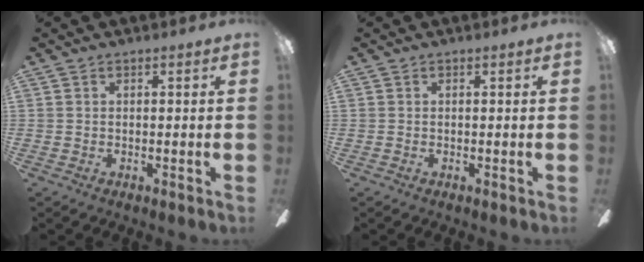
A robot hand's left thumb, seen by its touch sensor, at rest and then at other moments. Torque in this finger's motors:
{"motor_torque": [-0.17, 0.01, 0.09, -0.02, 0.00]}